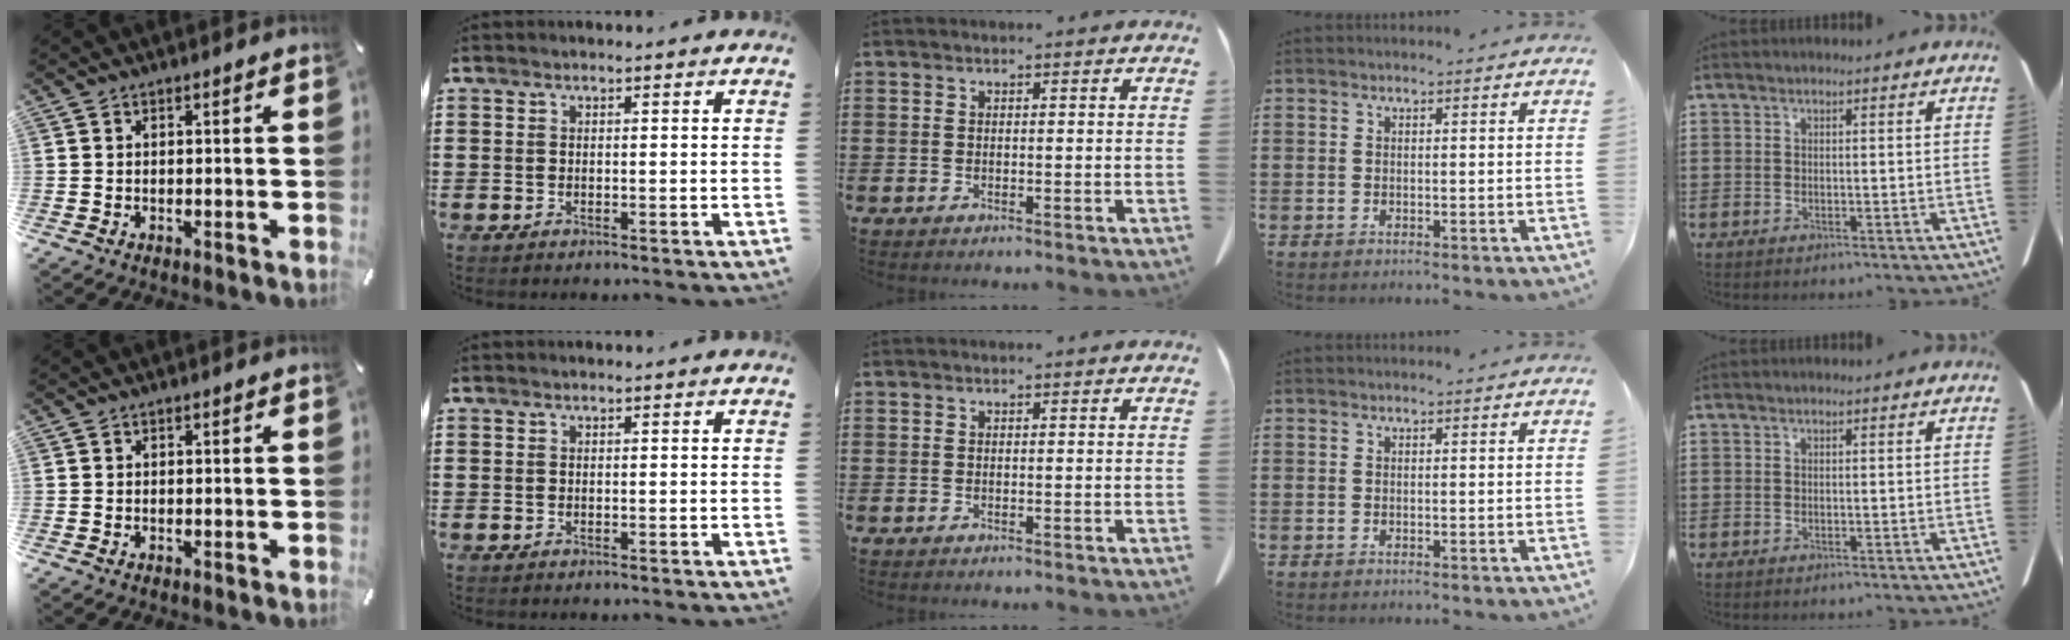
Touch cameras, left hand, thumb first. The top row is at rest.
{}